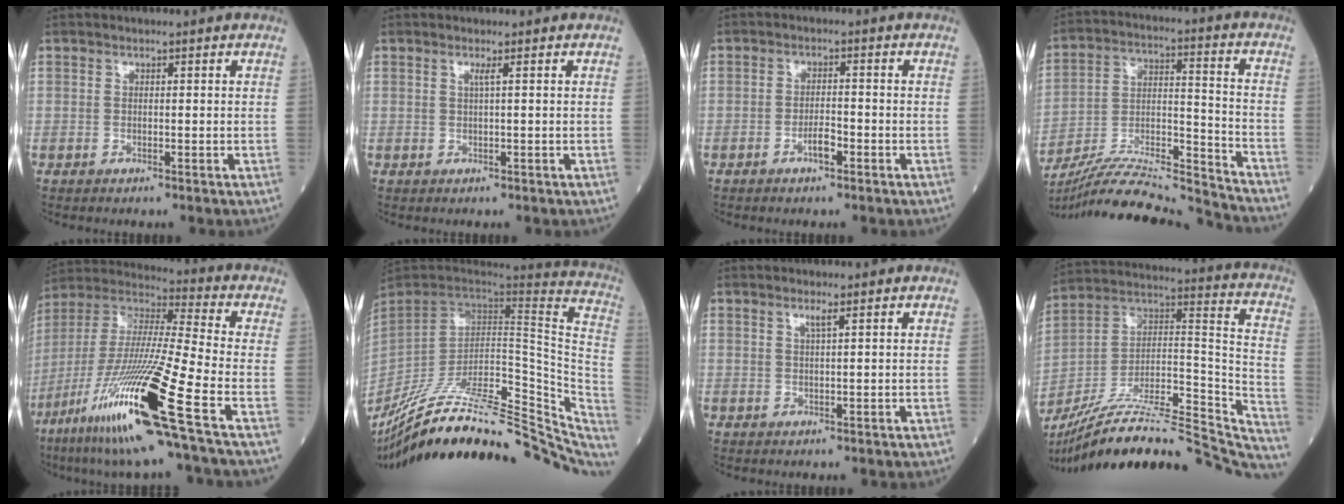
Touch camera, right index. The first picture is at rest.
{"total": 0.8, "force": [0.2, -0.3, 0.7], "torque": [-0.019, -0.002, 0.007]}
{"total": 2.6, "force": [-1.4, 0.7, 2.1], "torque": [-0.037, 0.002, -0.027]}
{"total": 20.3, "force": [-19.5, -0.7, 5.8], "torque": [-0.125, 0.007, -0.325]}
{"total": 23.2, "force": [-10.9, -0.1, 20.5], "torque": [-0.420, -0.056, -0.211]}
{"total": 33.5, "force": [-25.2, 9.9, 19.6], "torque": [-0.260, -0.024, -0.365]}
{"total": 1.2, "force": [0.6, -0.3, 0.9], "torque": [-0.024, -0.004, 0.014]}
{"total": 34.4, "force": [-30.3, 5.1, 15.4], "torque": [-0.191, -0.004, -0.445]}